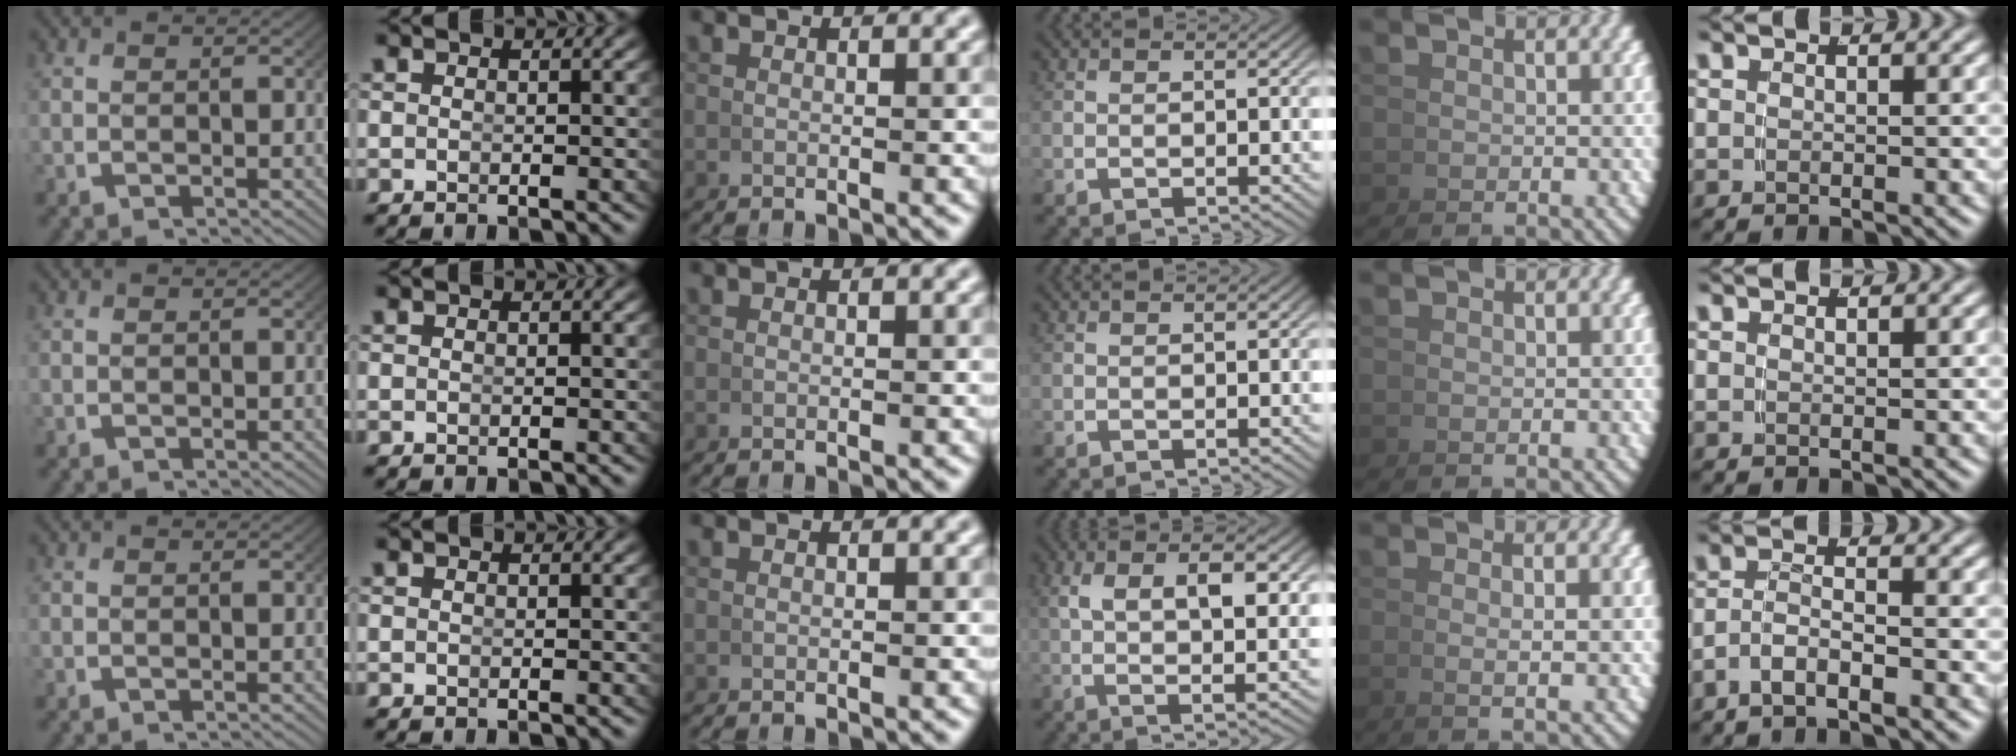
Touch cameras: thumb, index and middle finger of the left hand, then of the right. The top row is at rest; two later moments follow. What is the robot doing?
{"motion": "lift_and_place", "object": "hoodie"}